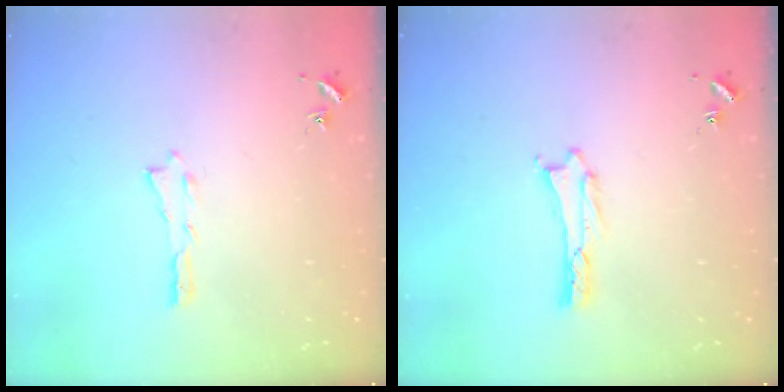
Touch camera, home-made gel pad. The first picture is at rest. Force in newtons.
{"total": 0.5, "press": 0.5, "slide": 0.2}